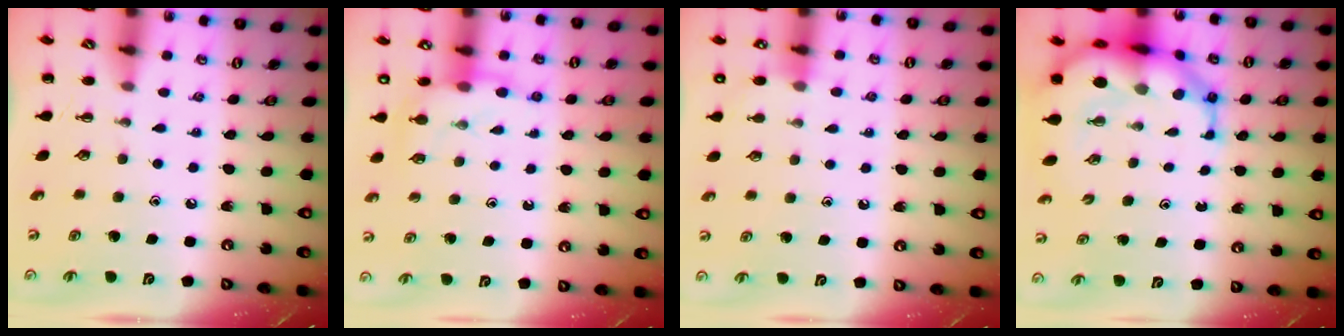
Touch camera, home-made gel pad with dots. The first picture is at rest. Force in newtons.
{"total": 9.2, "press": 9.2, "slide": 0.6}
{"total": 6.4, "press": 6.2, "slide": 1.7}
{"total": 10.7, "press": 10.3, "slide": 3.0}